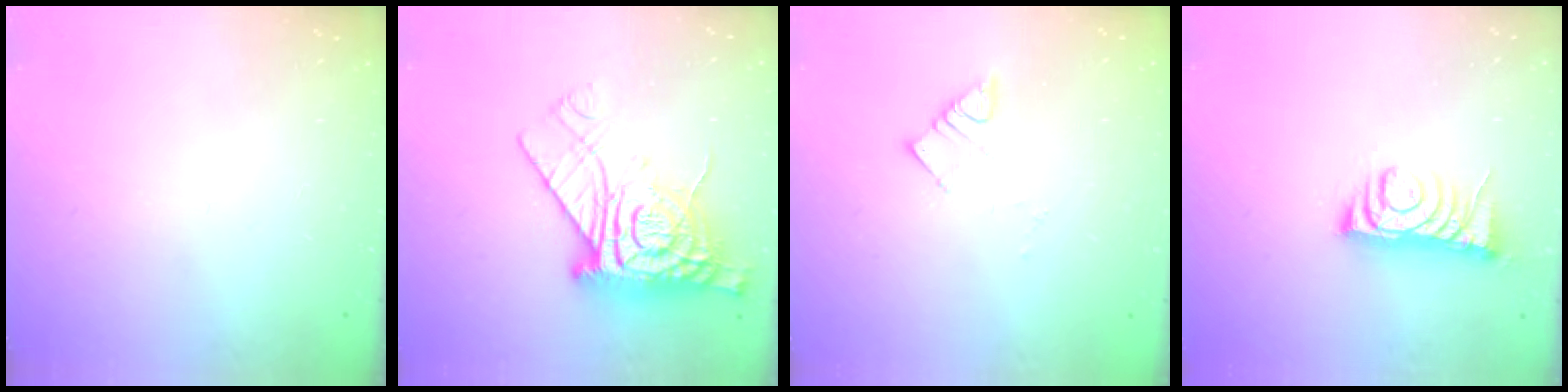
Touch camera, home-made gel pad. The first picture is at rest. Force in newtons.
{"total": 16.6, "press": 16.5, "slide": 1.3}
{"total": 3.9, "press": 3.9, "slide": 0.2}
{"total": 7.4, "press": 7.4, "slide": 0.7}